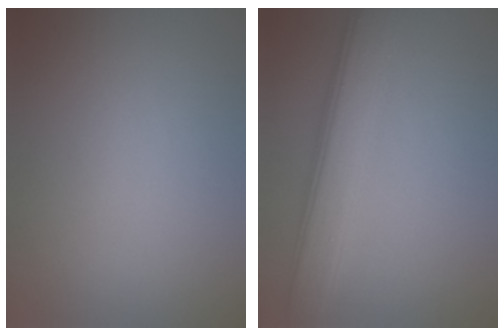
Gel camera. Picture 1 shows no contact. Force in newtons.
{"total": 6.0, "press": 6.0, "slide": 0.1}